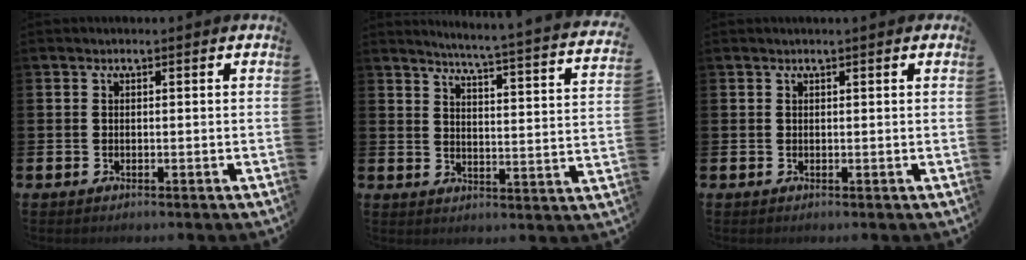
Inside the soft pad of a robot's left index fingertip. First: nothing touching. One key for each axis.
{"total": 4.4, "fx": 4.0, "fy": -0.6, "fz": 1.6, "tx": -0.046, "ty": -0.046, "tz": 0.059}
{"total": 0.6, "fx": 0.4, "fy": 0.0, "fz": 0.4, "tx": 0.002, "ty": -0.001, "tz": 0.005}